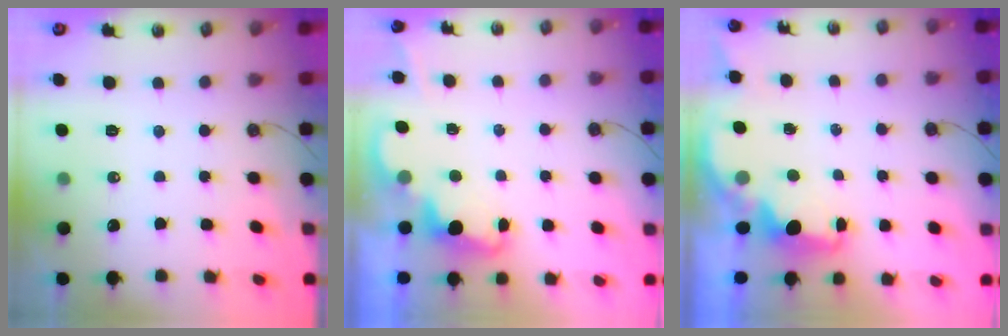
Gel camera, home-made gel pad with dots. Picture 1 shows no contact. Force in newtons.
{"total": 2.3, "press": 2.2, "slide": 0.5}
{"total": 2.8, "press": 2.6, "slide": 0.9}